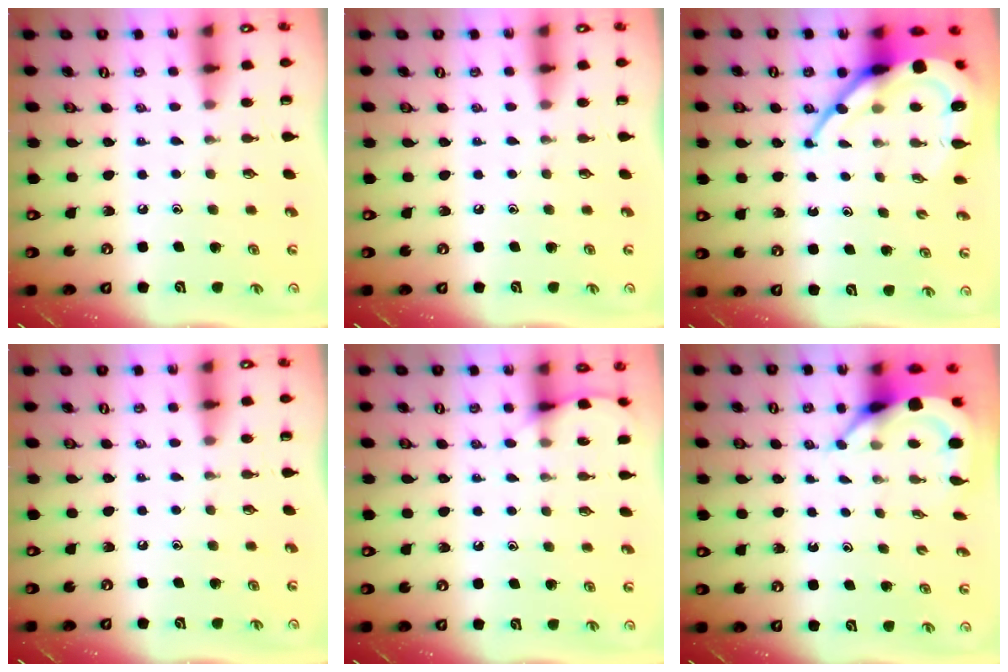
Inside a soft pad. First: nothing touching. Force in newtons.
{"total": 0.0}
{"total": 13.8, "press": 13.7, "slide": 1.4}
{"total": 0.0}
{"total": 6.9, "press": 6.9, "slide": 0.7}
{"total": 5.1, "press": 5.0, "slide": 0.7}